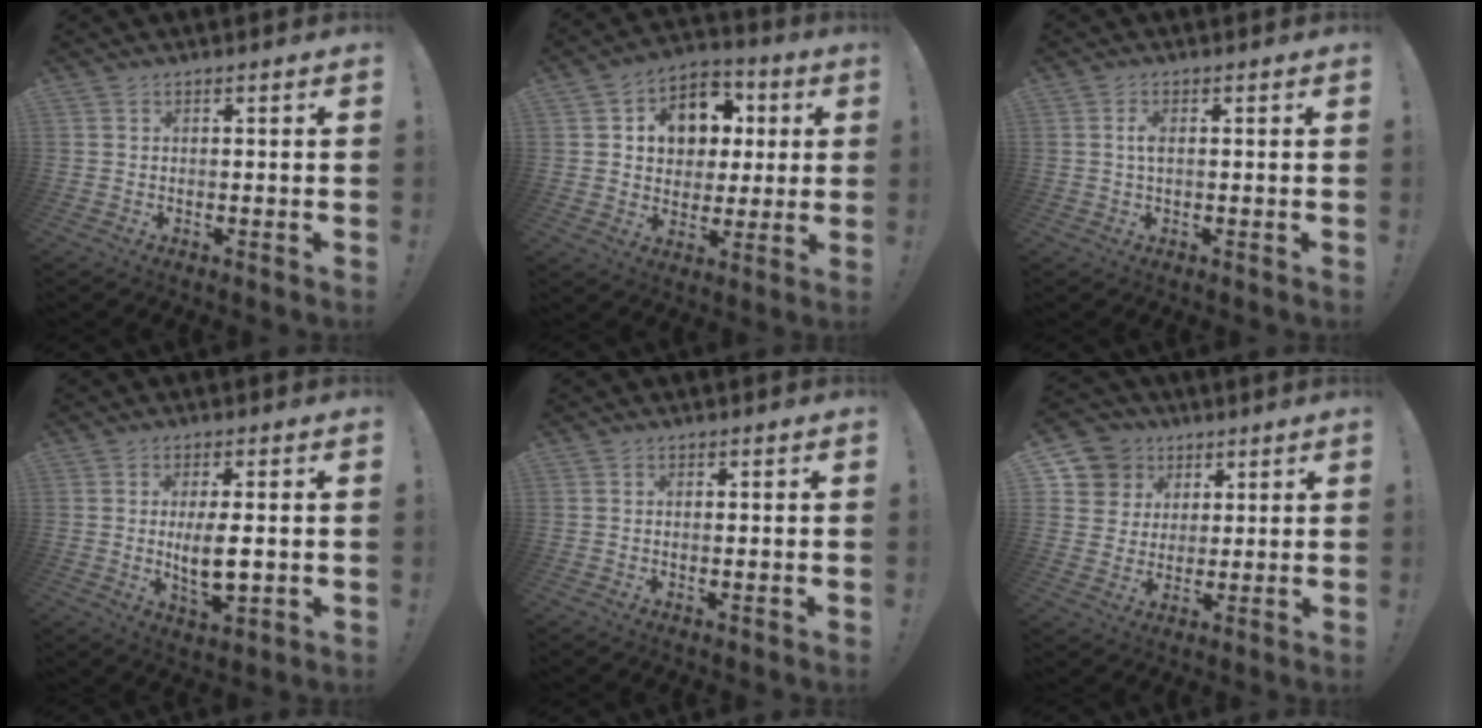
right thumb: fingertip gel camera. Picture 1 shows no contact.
{"total": 12.0, "force": [3.1, 10.2, 5.5], "torque": [-0.068, -0.012, 0.066]}
{"total": 2.3, "force": [0.0, 0.8, 2.2], "torque": [-0.041, 0.004, -0.001]}
{"total": 8.5, "force": [-0.2, 3.1, 7.9], "torque": [-0.129, -0.017, -0.007]}
{"total": 0.6, "force": [0.2, 0.0, 0.6], "torque": [-0.003, -0.005, 0.001]}
{"total": 9.4, "force": [3.8, 8.5, 1.8], "torque": [-0.031, -0.021, 0.081]}